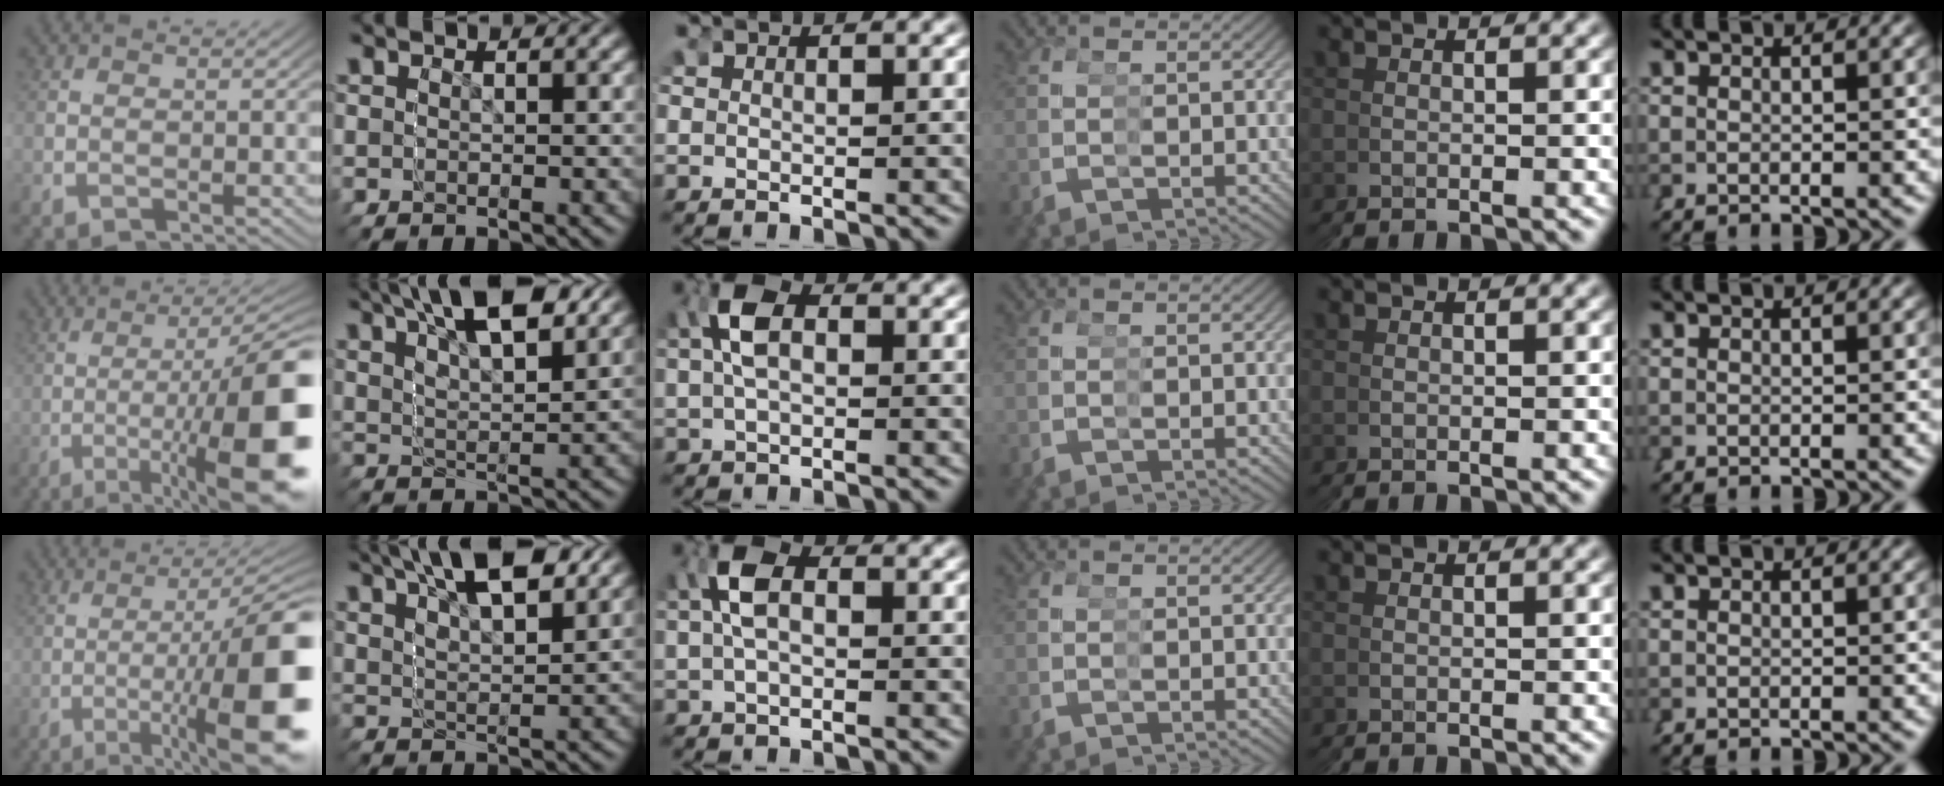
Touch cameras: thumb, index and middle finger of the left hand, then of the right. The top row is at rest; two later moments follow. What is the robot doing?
{"motion": "grasp_and_lifting", "object": "screwdriver"}